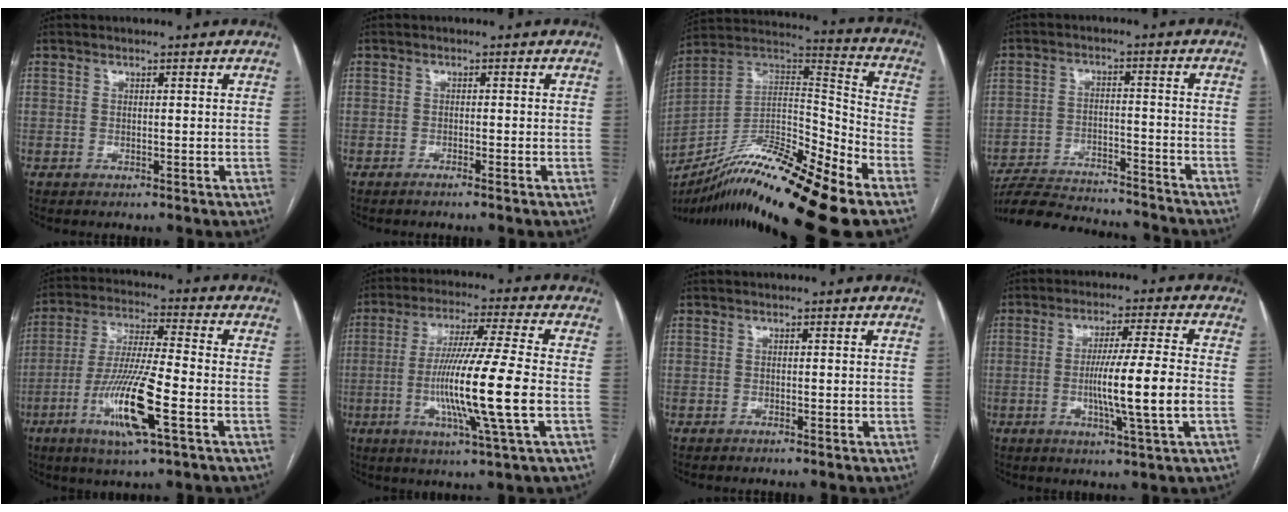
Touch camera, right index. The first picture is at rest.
{"total": 1.0, "force": [-0.8, -0.2, 0.5], "torque": [-0.010, 0.002, -0.014]}
{"total": 21.9, "force": [-14.7, 1.8, 16.2], "torque": [-0.277, -0.005, -0.257]}
{"total": 18.1, "force": [-17.0, 2.6, 5.4], "torque": [-0.113, -0.008, -0.251]}
{"total": 13.4, "force": [-5.1, 0.8, 12.4], "torque": [-0.248, -0.019, -0.095]}
{"total": 14.5, "force": [-2.8, -1.0, 14.1], "torque": [-0.270, -0.015, -0.060]}
{"total": 0.0}
{"total": 10.2, "force": [-1.8, -1.0, 10.0], "torque": [-0.177, -0.010, -0.035]}